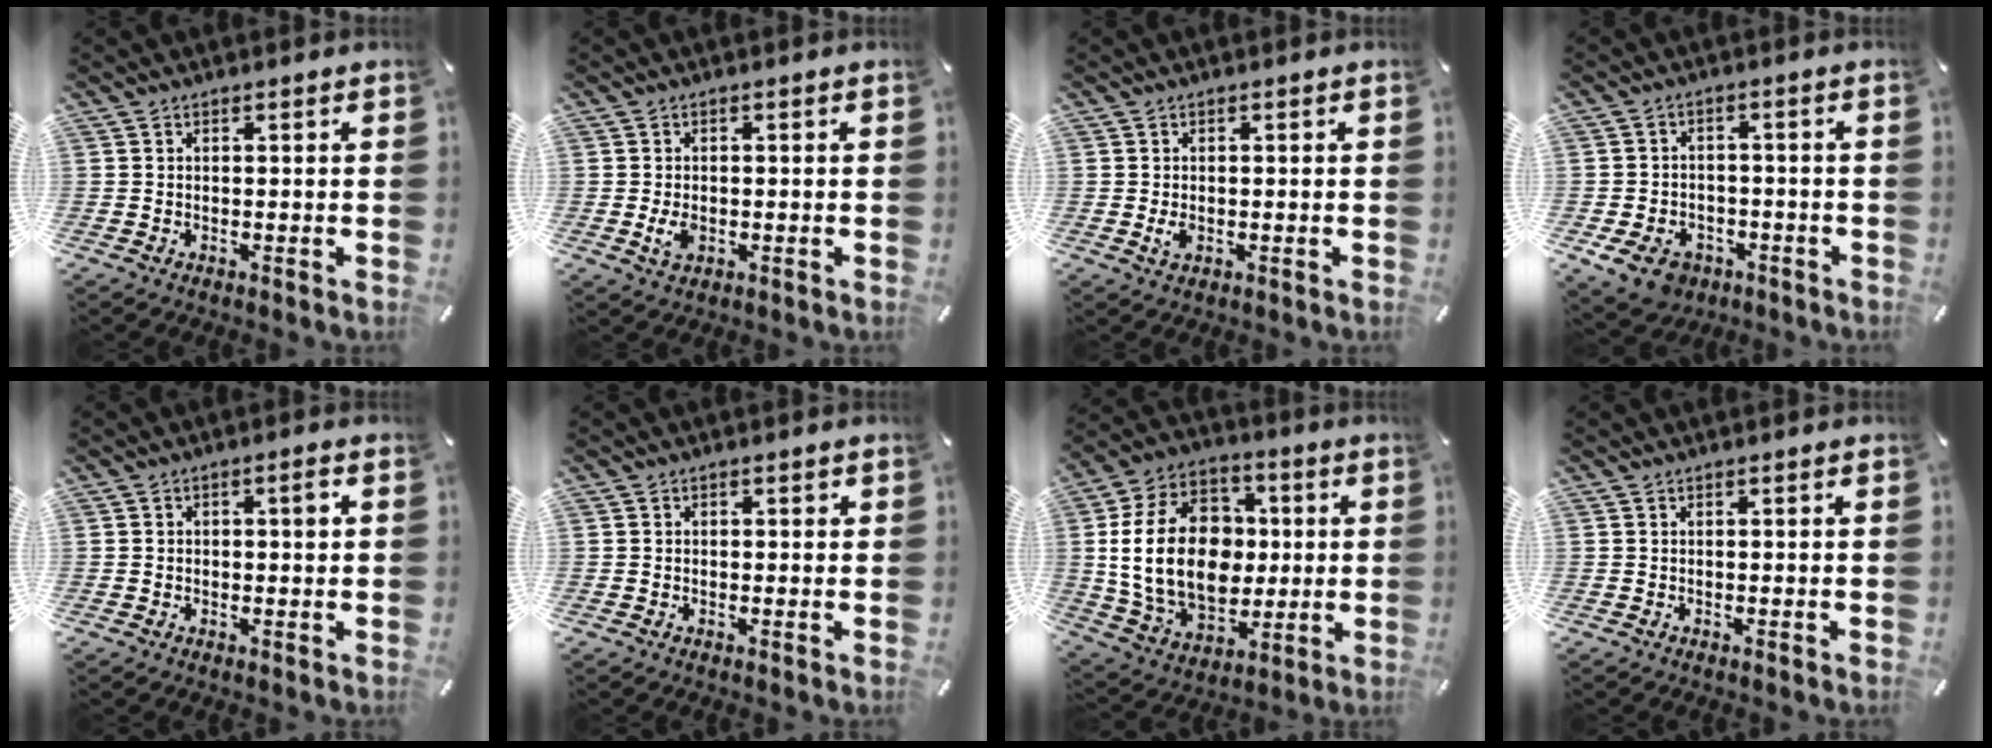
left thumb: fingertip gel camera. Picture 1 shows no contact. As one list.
[{"total": 3.3, "force": [-0.7, 2.2, 2.3], "torque": [-0.054, -0.002, -0.014]}, {"total": 2.0, "force": [-0.4, 1.4, 1.4], "torque": [-0.033, -0.001, -0.008]}, {"total": 7.9, "force": [-4.2, 5.7, 3.5], "torque": [-0.068, 0.025, -0.076]}, {"total": 2.4, "force": [0.3, 1.3, 2.0], "torque": [-0.032, 0.006, 0.000]}, {"total": 0.9, "force": [0.0, 0.8, 0.3], "torque": [-0.007, 0.006, -0.003]}, {"total": 22.1, "force": [0.8, 16.7, 14.5], "torque": [-0.294, 0.006, 0.019]}, {"total": 0.0}]